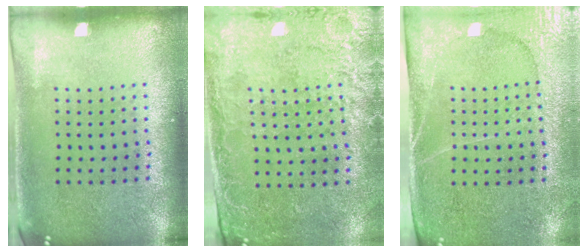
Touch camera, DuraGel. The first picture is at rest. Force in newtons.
{"total": 2.6, "press": 2.3, "slide": 1.3}
{"total": 3.0, "press": 2.8, "slide": 1.1}